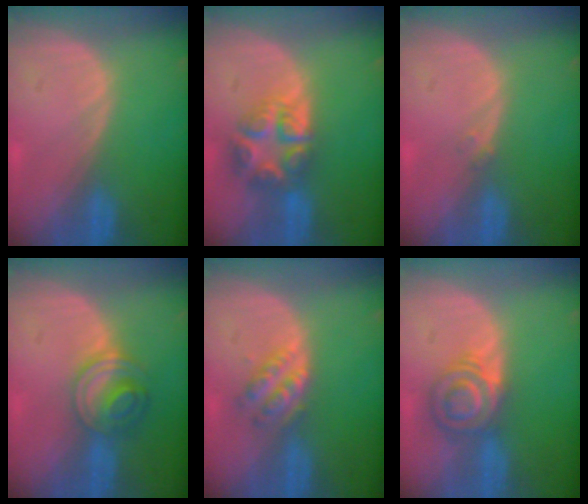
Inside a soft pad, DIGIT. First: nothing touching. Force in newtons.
{"total": 7.9, "press": 6.8, "slide": 4.0}
{"total": 0.8, "press": 0.7, "slide": 0.4}
{"total": 6.0, "press": 5.4, "slide": 2.6}
{"total": 4.7, "press": 4.2, "slide": 2.2}
{"total": 5.9, "press": 5.9, "slide": 0.8}